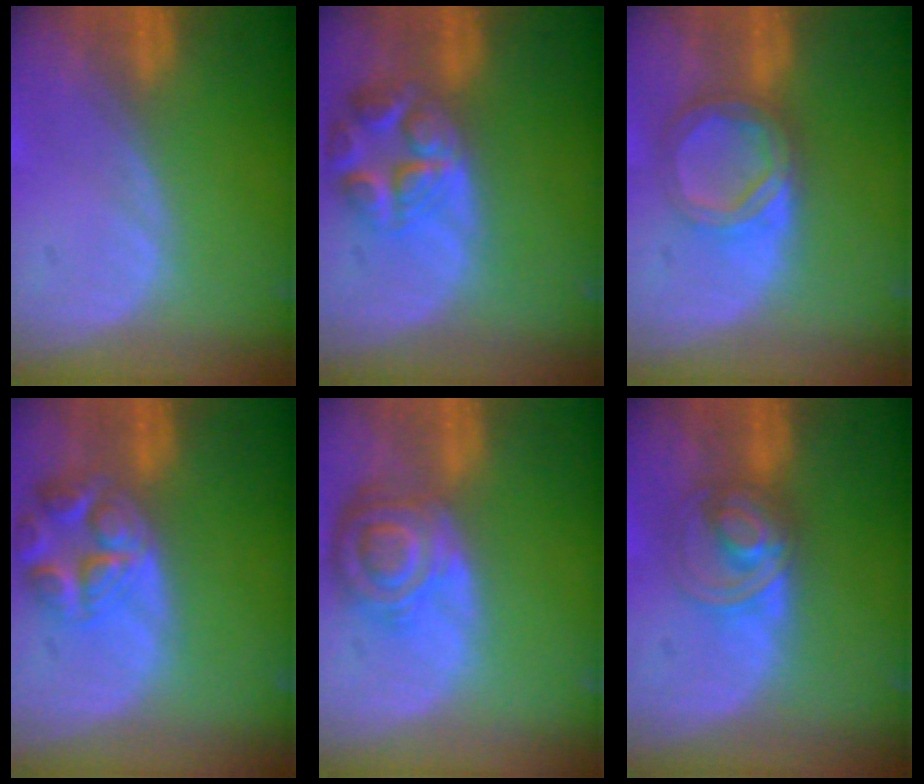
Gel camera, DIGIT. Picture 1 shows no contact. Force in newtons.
{"total": 7.8, "press": 7.0, "slide": 3.5}
{"total": 5.6, "press": 5.2, "slide": 1.9}
{"total": 7.9, "press": 7.0, "slide": 3.6}
{"total": 8.3, "press": 7.3, "slide": 4.0}
{"total": 5.5, "press": 5.5, "slide": 0.6}